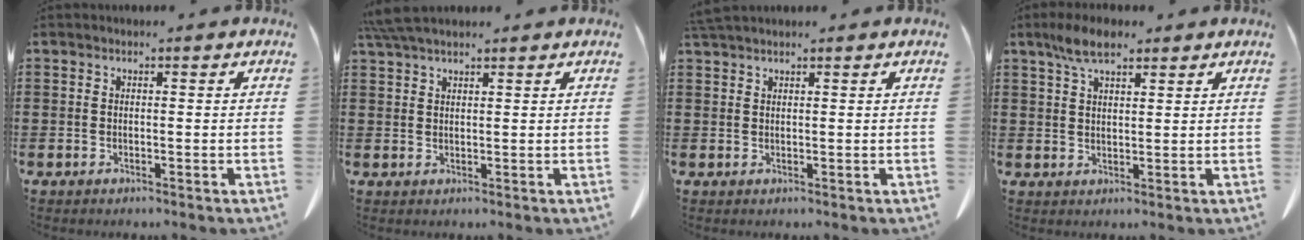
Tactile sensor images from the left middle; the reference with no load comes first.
{"total": 4.0, "force": [3.3, 0.7, 2.2], "torque": [-0.052, -0.001, 0.064]}
{"total": 1.6, "force": [1.4, 0.1, 0.6], "torque": [-0.015, -0.002, 0.029]}
{"total": 5.6, "force": [3.7, 1.8, 3.7], "torque": [-0.081, 0.004, 0.068]}